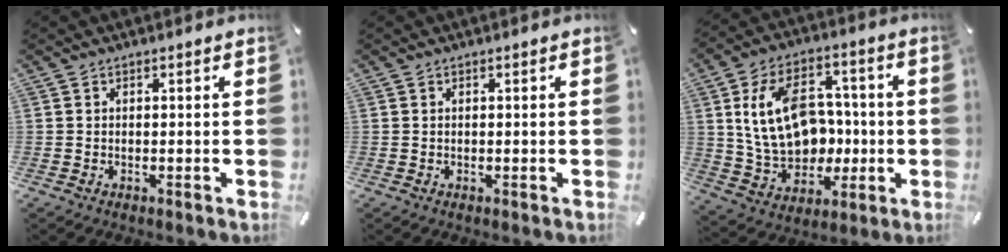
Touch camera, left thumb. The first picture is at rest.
{"total": 0.0}
{"total": 17.6, "force": [1.3, 13.4, 11.4], "torque": [-0.213, 0.003, 0.031]}